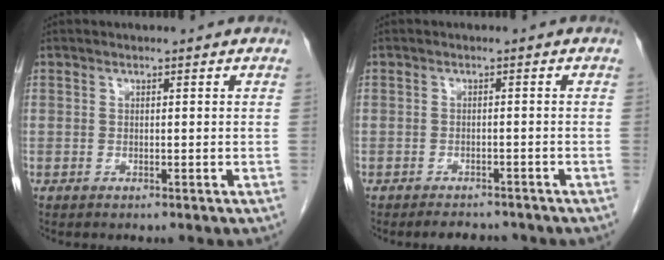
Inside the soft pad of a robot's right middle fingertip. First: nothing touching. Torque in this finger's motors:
{"motor_torque": [0.78, -0.41, 0.07, 0.03]}